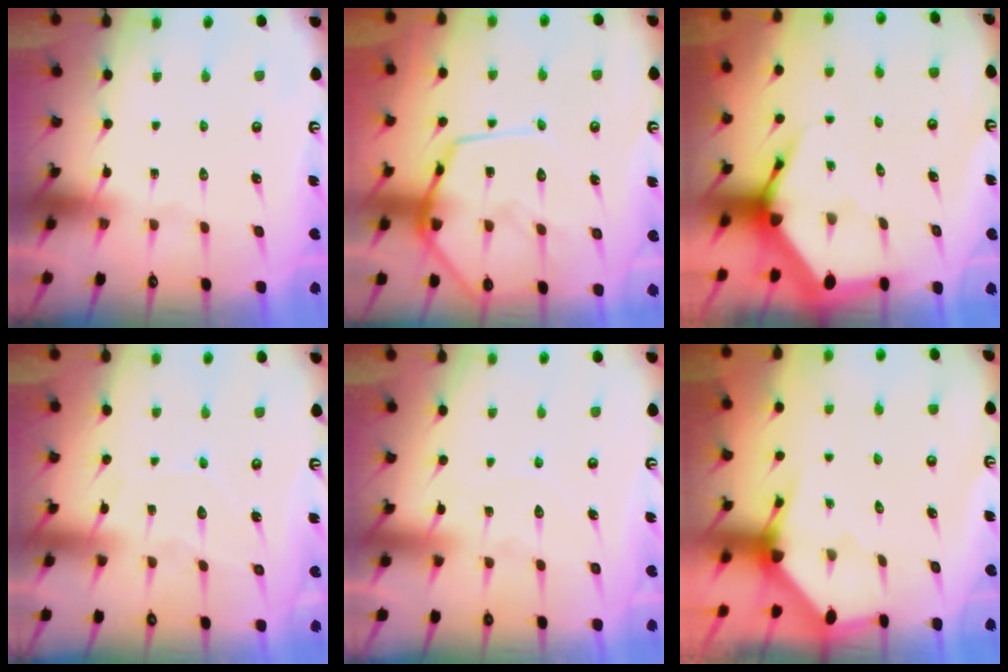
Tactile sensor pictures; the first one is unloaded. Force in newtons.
{"total": 13.7, "press": 13.7, "slide": 1.1}
{"total": 5.6, "press": 5.5, "slide": 0.8}
{"total": 6.5, "press": 6.4, "slide": 0.6}
{"total": 6.5, "press": 6.5, "slide": 0.6}
{"total": 2.8, "press": 2.8, "slide": 0.3}